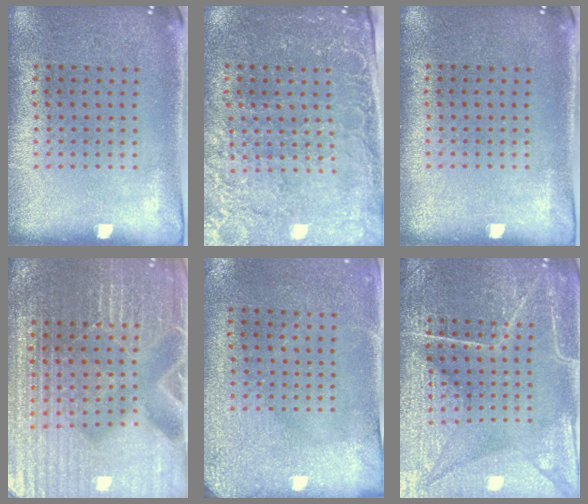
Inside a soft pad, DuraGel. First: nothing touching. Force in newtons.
{"total": 3.1, "press": 2.9, "slide": 1.0}
{"total": 0.0}
{"total": 5.0, "press": 4.7, "slide": 1.7}
{"total": 3.0, "press": 2.4, "slide": 1.7}
{"total": 7.1, "press": 7.1, "slide": 1.0}